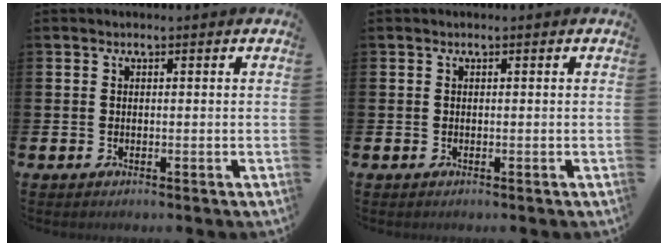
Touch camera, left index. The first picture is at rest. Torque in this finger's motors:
{"motor_torque": [-0.02, 0.01, 0.00, -0.01]}